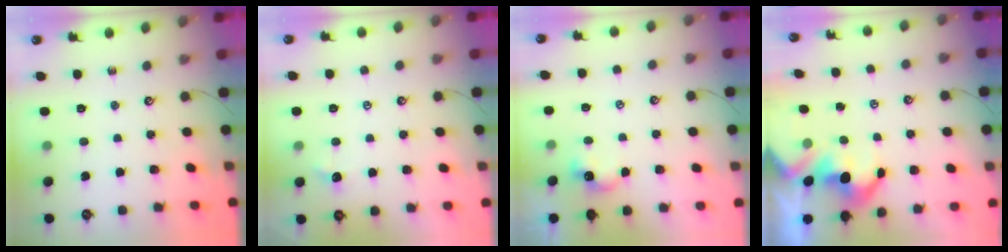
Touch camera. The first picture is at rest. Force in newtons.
{"total": 0.9, "press": 0.8, "slide": 0.4}
{"total": 2.8, "press": 2.8, "slide": 0.1}
{"total": 3.5, "press": 3.5, "slide": 0.6}